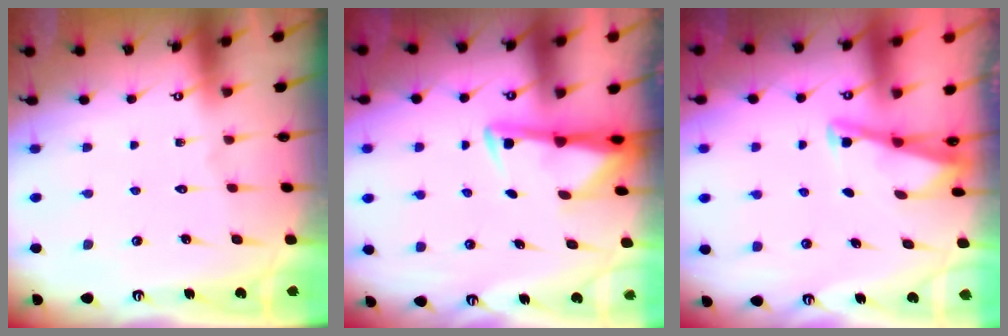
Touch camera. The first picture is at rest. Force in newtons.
{"total": 3.0, "press": 2.9, "slide": 0.5}
{"total": 3.0, "press": 3.0, "slide": 0.3}